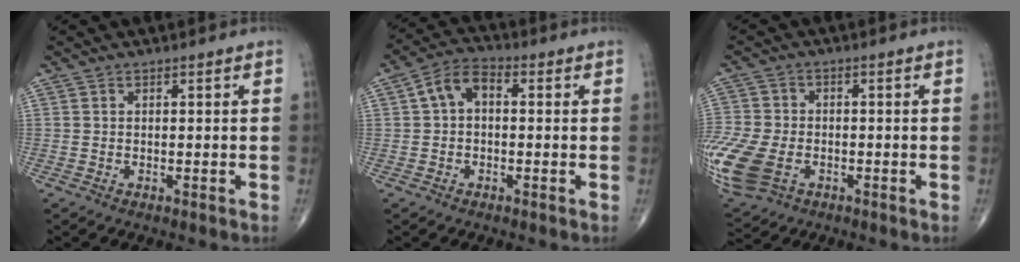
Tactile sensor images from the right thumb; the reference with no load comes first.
{"total": 6.2, "force": [0.6, 4.0, 4.7], "torque": [-0.078, 0.024, -0.002]}
{"total": 17.3, "force": [-5.6, 12.2, 10.9], "torque": [-0.301, -0.010, -0.096]}